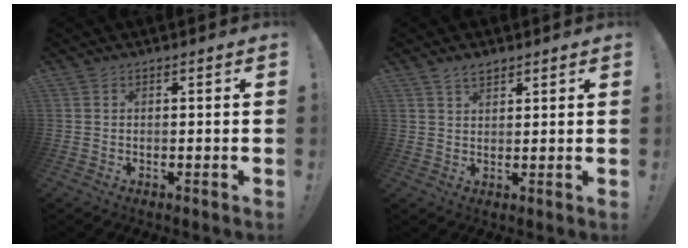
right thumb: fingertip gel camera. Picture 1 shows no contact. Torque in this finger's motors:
{"motor_torque": [0.11, 0.56, 0.10, -0.10, 0.00]}